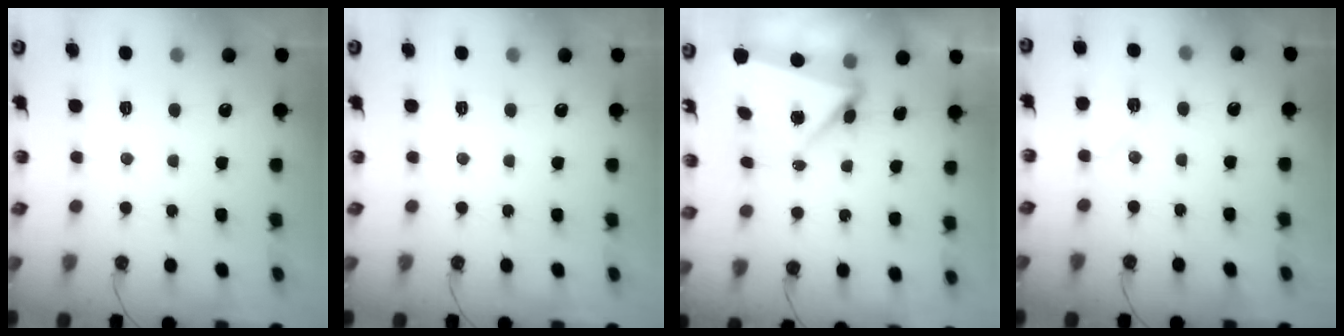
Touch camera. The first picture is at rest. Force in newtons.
{"total": 0.0}
{"total": 5.8, "press": 5.3, "slide": 2.5}
{"total": 6.7, "press": 6.4, "slide": 2.1}